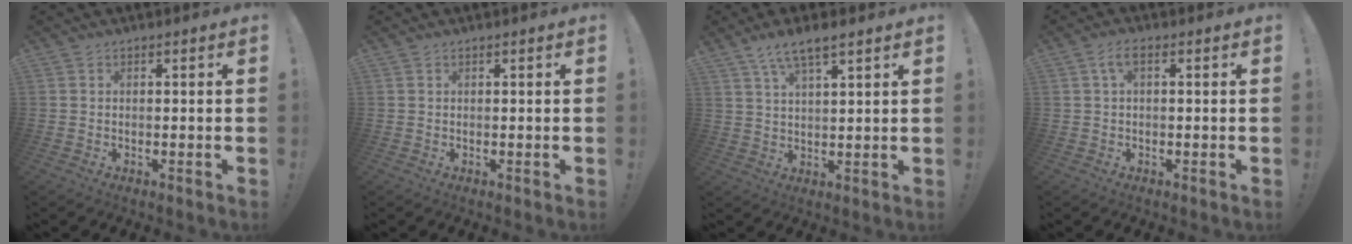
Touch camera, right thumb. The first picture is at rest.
{"total": 0.0}
{"total": 6.5, "force": [4.7, 1.5, 4.3], "torque": [-0.075, -0.021, 0.083]}
{"total": 3.4, "force": [0.7, 1.2, 3.1], "torque": [-0.065, 0.010, 0.012]}